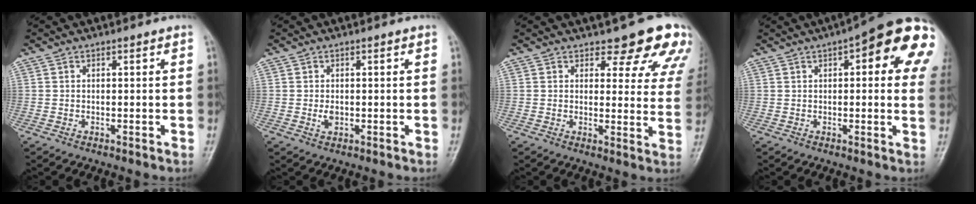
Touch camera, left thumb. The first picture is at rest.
{"total": 1.5, "force": [-0.2, 1.1, 1.1], "torque": [-0.016, -0.001, -0.003]}
{"total": 11.8, "force": [9.7, 4.6, 4.9], "torque": [-0.007, -0.060, 0.090]}
{"total": 18.4, "force": [6.0, 6.1, 16.3], "torque": [-0.188, 0.009, 0.063]}